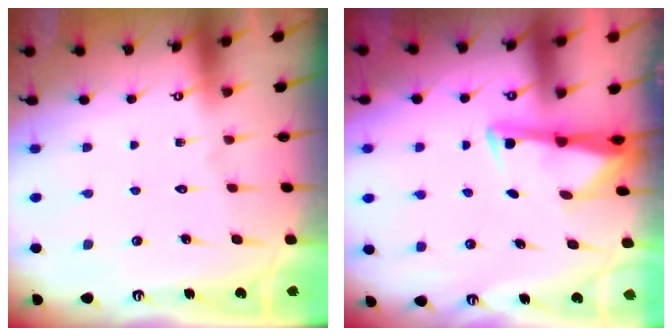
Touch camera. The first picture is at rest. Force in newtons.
{"total": 2.9, "press": 2.8, "slide": 0.5}